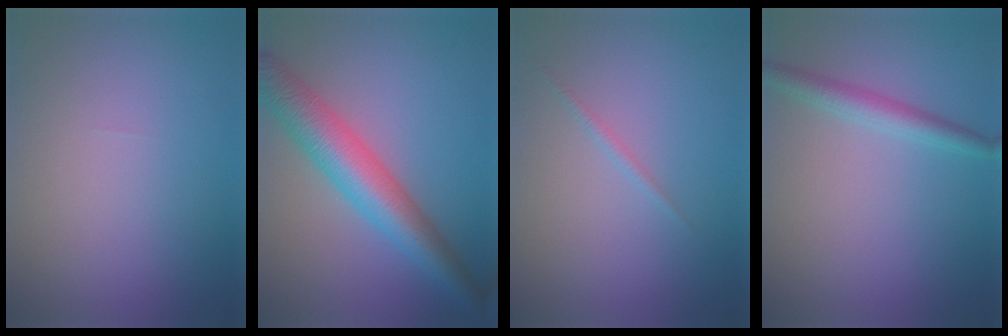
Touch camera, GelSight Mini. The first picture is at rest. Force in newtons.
{"total": 6.9, "press": 6.9, "slide": 0.2}
{"total": 0.7, "press": 0.7, "slide": 0.0}
{"total": 2.5, "press": 2.5, "slide": 0.1}